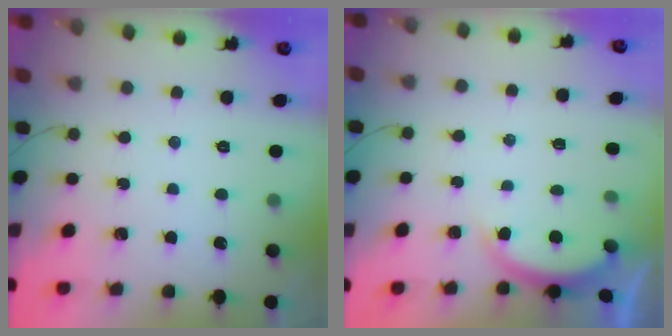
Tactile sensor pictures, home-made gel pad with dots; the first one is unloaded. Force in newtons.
{"total": 2.6, "press": 2.6, "slide": 0.5}